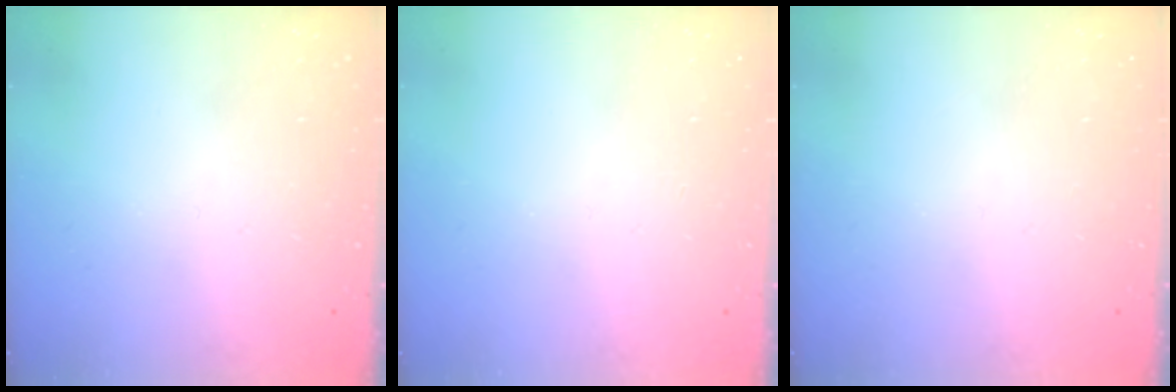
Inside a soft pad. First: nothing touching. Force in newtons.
{"total": 0.0}
{"total": 0.0}